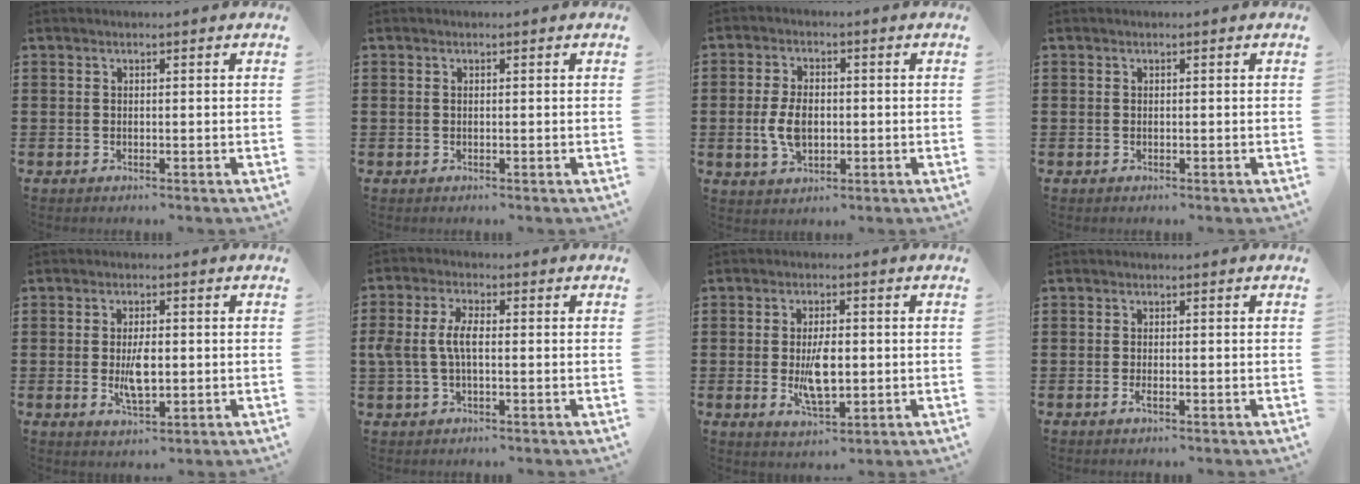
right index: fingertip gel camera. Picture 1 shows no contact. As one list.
[{"total": 0.0}, {"total": 5.7, "force": [-0.6, 3.3, 4.6], "torque": [-0.107, -0.003, -0.015]}, {"total": 0.0}, {"total": 5.1, "force": [-0.4, 2.0, 4.6], "torque": [-0.083, -0.007, -0.009]}, {"total": 5.1, "force": [-0.1, 2.2, 4.6], "torque": [-0.115, -0.002, -0.012]}, {"total": 6.5, "force": [-0.5, 2.8, 5.9], "torque": [-0.111, -0.007, -0.012]}, {"total": 1.1, "force": [-0.6, 0.2, 0.9], "torque": [-0.025, -0.007, -0.011]}]